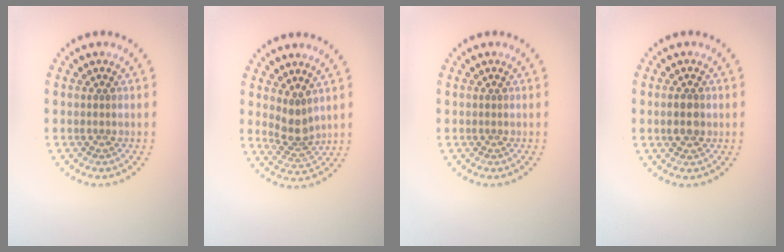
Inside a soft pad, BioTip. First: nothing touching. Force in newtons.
{"total": 2.5, "press": 2.0, "slide": 1.6}
{"total": 0.0}
{"total": 2.4, "press": 2.4, "slide": 0.1}